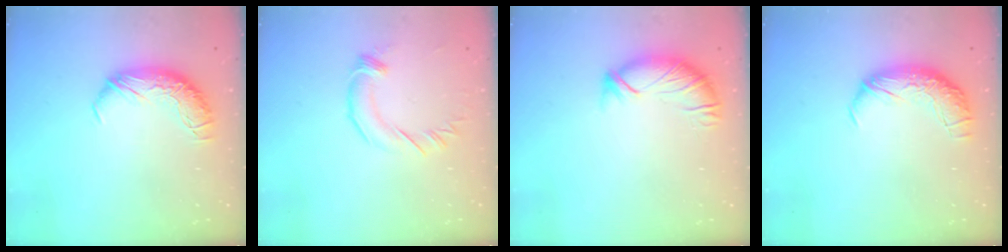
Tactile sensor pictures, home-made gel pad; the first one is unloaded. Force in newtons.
{"total": 1.9, "press": 1.9, "slide": 0.1}
{"total": 3.2, "press": 3.0, "slide": 0.8}
{"total": 2.3, "press": 0.9, "slide": 2.1}